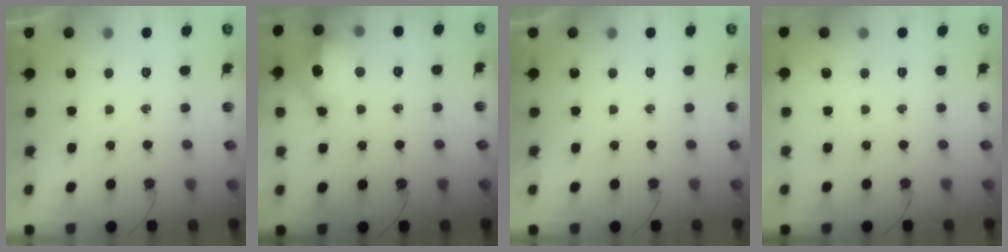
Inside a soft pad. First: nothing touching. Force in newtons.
{"total": 14.8, "press": 14.8, "slide": 1.4}
{"total": 0.0}
{"total": 0.0}